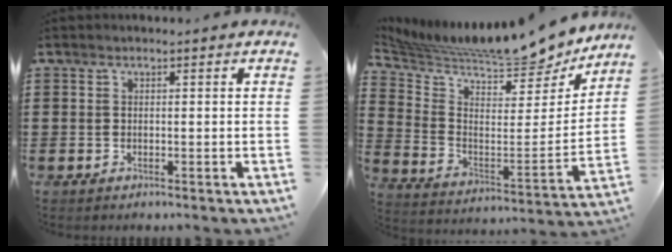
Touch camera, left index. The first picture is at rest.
{"total": 8.3, "force": [7.9, 0.2, 2.6], "torque": [-0.076, -0.079, 0.126]}